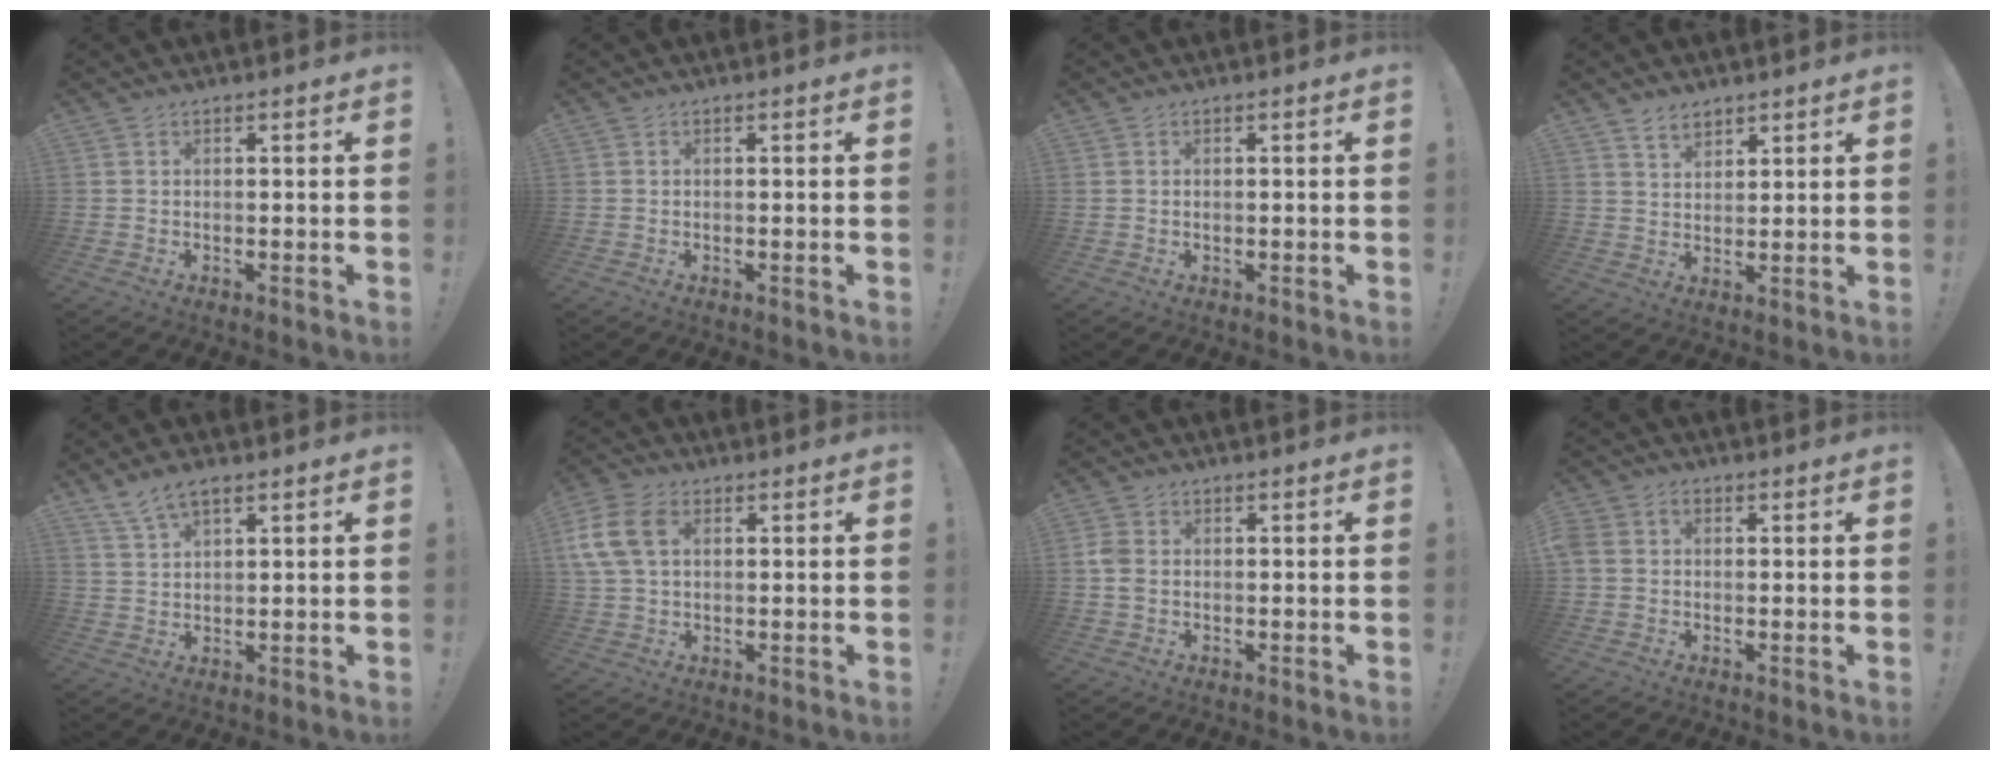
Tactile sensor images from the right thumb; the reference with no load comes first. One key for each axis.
{"total": 0.0}
{"total": 0.0}
{"total": 4.8, "fx": 3.7, "fy": 2.6, "fz": 1.5, "tx": -0.022, "ty": -0.019, "tz": 0.069}
{"total": 5.7, "fx": 4.0, "fy": 2.0, "fz": 3.4, "tx": -0.059, "ty": -0.019, "tz": 0.076}
{"total": 11.3, "fx": 2.8, "fy": 7.6, "fz": 8.0, "tx": -0.177, "ty": 0.006, "tz": 0.054}
{"total": 4.0, "fx": -0.1, "fy": 2.9, "fz": 2.7, "tx": -0.064, "ty": 0.006, "tz": -0.002}
{"total": 3.9, "fx": -0.1, "fy": 3.4, "fz": 2.1, "tx": -0.046, "ty": 0.011, "tz": -0.001}